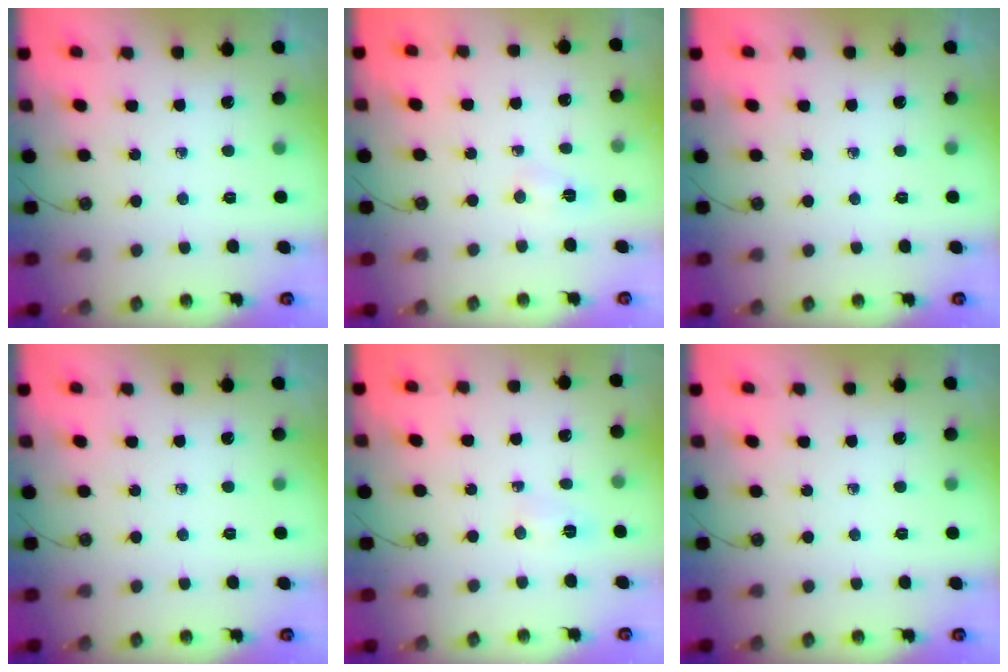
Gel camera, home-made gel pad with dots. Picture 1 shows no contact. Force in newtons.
{"total": 2.9, "press": 2.9, "slide": 0.4}
{"total": 0.0}
{"total": 0.0}
{"total": 18.5, "press": 4.2, "slide": 18.0}
{"total": 0.0}